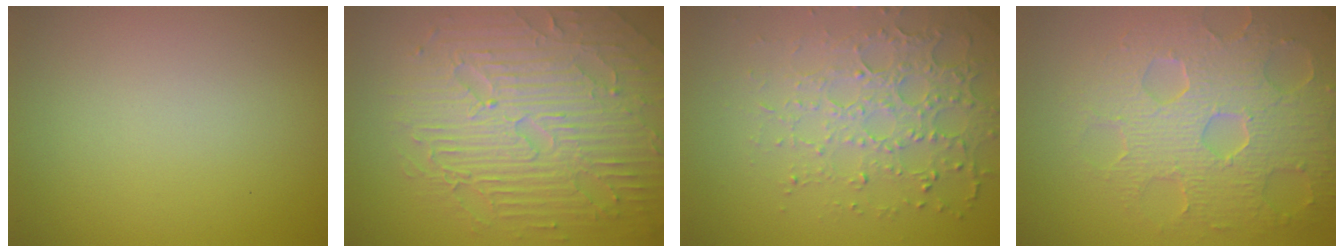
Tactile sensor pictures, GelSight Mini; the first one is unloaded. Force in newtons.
{"total": 9.9, "press": 6.4, "slide": 7.5}
{"total": 4.6, "press": 4.0, "slide": 2.2}
{"total": 8.2, "press": 5.8, "slide": 5.8}